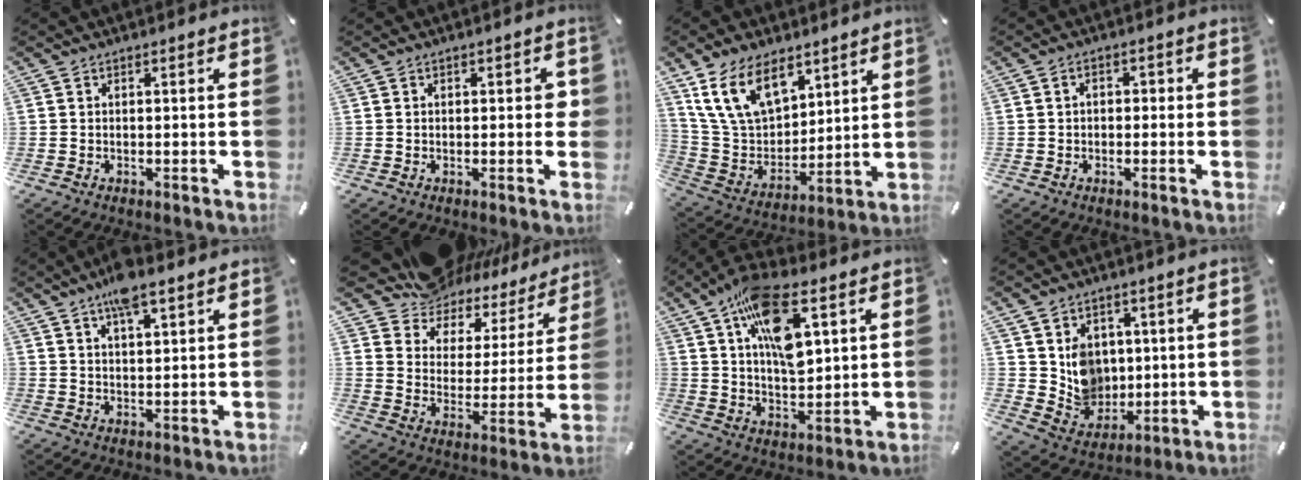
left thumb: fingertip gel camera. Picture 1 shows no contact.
{"total": 2.2, "force": [0.1, 1.2, 1.8], "torque": [-0.019, 0.000, -0.004]}
{"total": 16.4, "force": [9.7, 10.2, 8.4], "torque": [-0.188, -0.038, 0.184]}
{"total": 2.3, "force": [-0.5, 1.7, 1.5], "torque": [-0.029, 0.010, -0.013]}
{"total": 7.5, "force": [5.5, 2.2, 4.6], "torque": [-0.080, -0.021, 0.095]}
{"total": 10.2, "force": [9.3, 4.2, -0.5], "torque": [-0.008, -0.111, 0.157]}
{"total": 16.7, "force": [7.4, 8.2, 12.5], "torque": [-0.215, -0.011, 0.126]}
{"total": 9.5, "force": [3.0, 8.6, 2.6], "torque": [-0.046, -0.023, 0.069]}